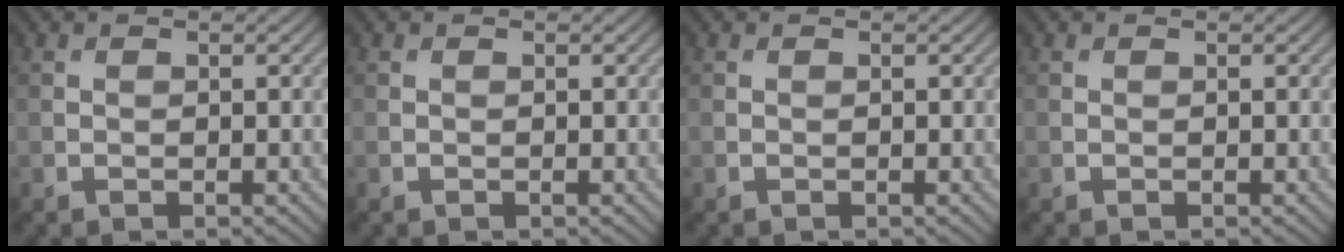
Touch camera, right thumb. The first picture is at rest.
{"total": 0.0}
{"total": 0.0}
{"total": 0.0}